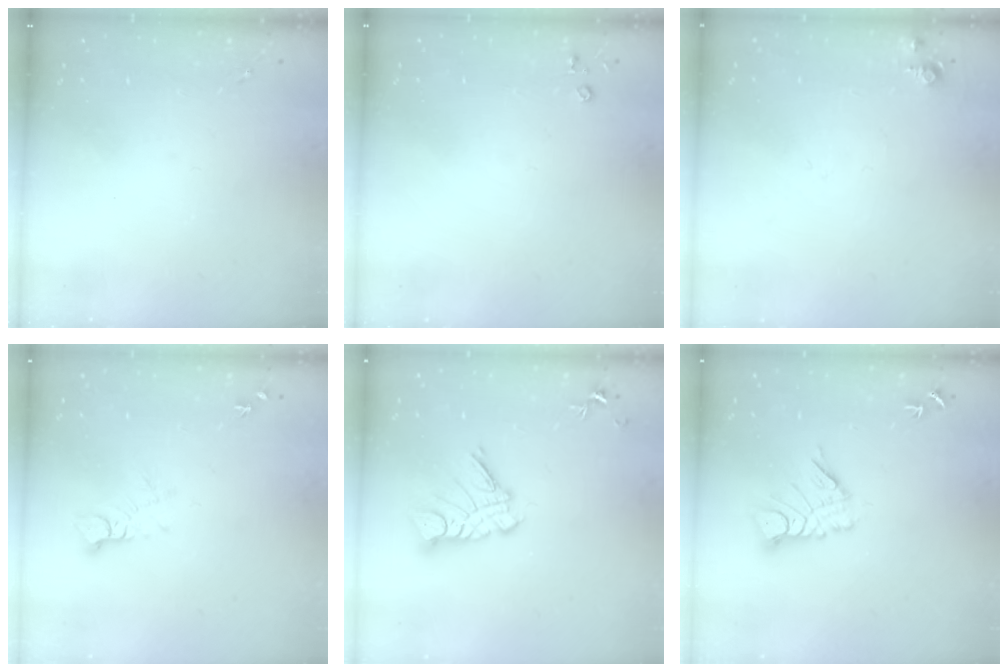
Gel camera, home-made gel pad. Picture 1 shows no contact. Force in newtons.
{"total": 2.8, "press": 2.8, "slide": 0.3}
{"total": 4.2, "press": 4.2, "slide": 0.6}
{"total": 5.9, "press": 5.9, "slide": 0.6}
{"total": 11.1, "press": 11.0, "slide": 1.1}
{"total": 9.8, "press": 9.8, "slide": 0.9}